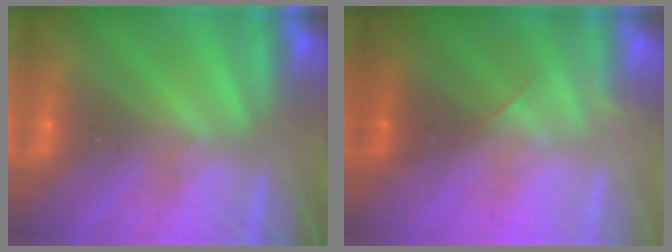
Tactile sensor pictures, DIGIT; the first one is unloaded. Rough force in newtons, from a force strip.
{"total": 1.9}